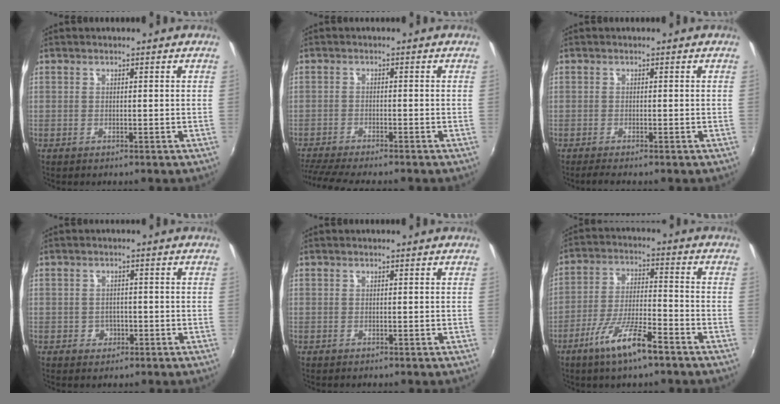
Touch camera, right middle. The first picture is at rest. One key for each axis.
{"total": 9.2, "fx": -8.2, "fy": 0.7, "fz": 4.1, "tx": -0.102, "ty": -0.026, "tz": -0.135}
{"total": 2.0, "fx": -1.7, "fy": 0.0, "fz": 1.0, "tx": -0.023, "ty": -0.010, "tz": -0.031}
{"total": 2.9, "fx": -1.0, "fy": 2.6, "fz": 0.6, "tx": -0.013, "ty": 0.003, "tz": -0.014}
{"total": 0.0}
{"total": 10.8, "fx": -7.0, "fy": 1.8, "fz": 8.0, "tx": -0.161, "ty": -0.010, "tz": -0.127}